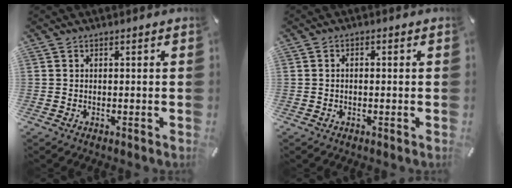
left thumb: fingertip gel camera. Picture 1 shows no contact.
{"total": 1.0, "force": [-0.2, 0.6, 0.8], "torque": [-0.016, 0.001, -0.004]}